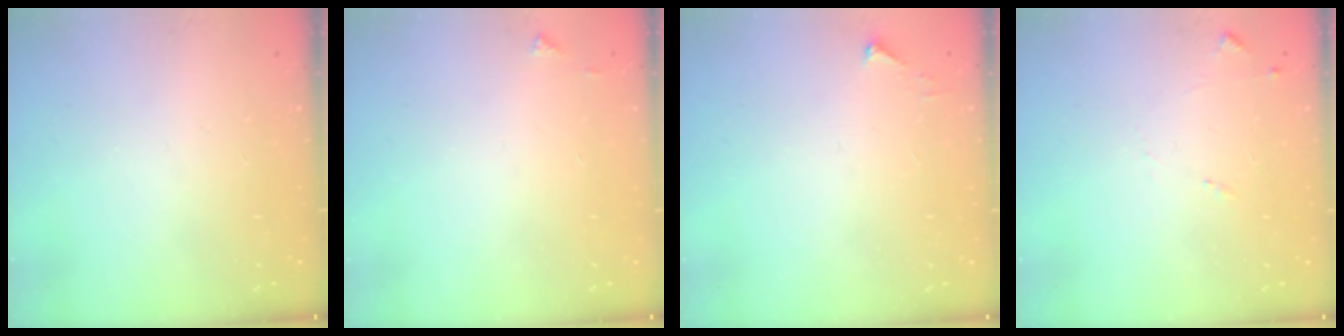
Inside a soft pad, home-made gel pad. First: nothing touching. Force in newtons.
{"total": 3.6, "press": 3.6, "slide": 0.5}
{"total": 2.5, "press": 2.5, "slide": 0.3}
{"total": 6.7, "press": 6.6, "slide": 0.6}